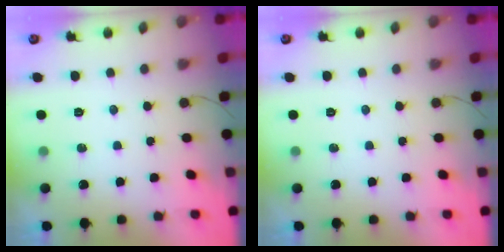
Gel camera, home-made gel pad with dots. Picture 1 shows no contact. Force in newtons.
{"total": 0.0}